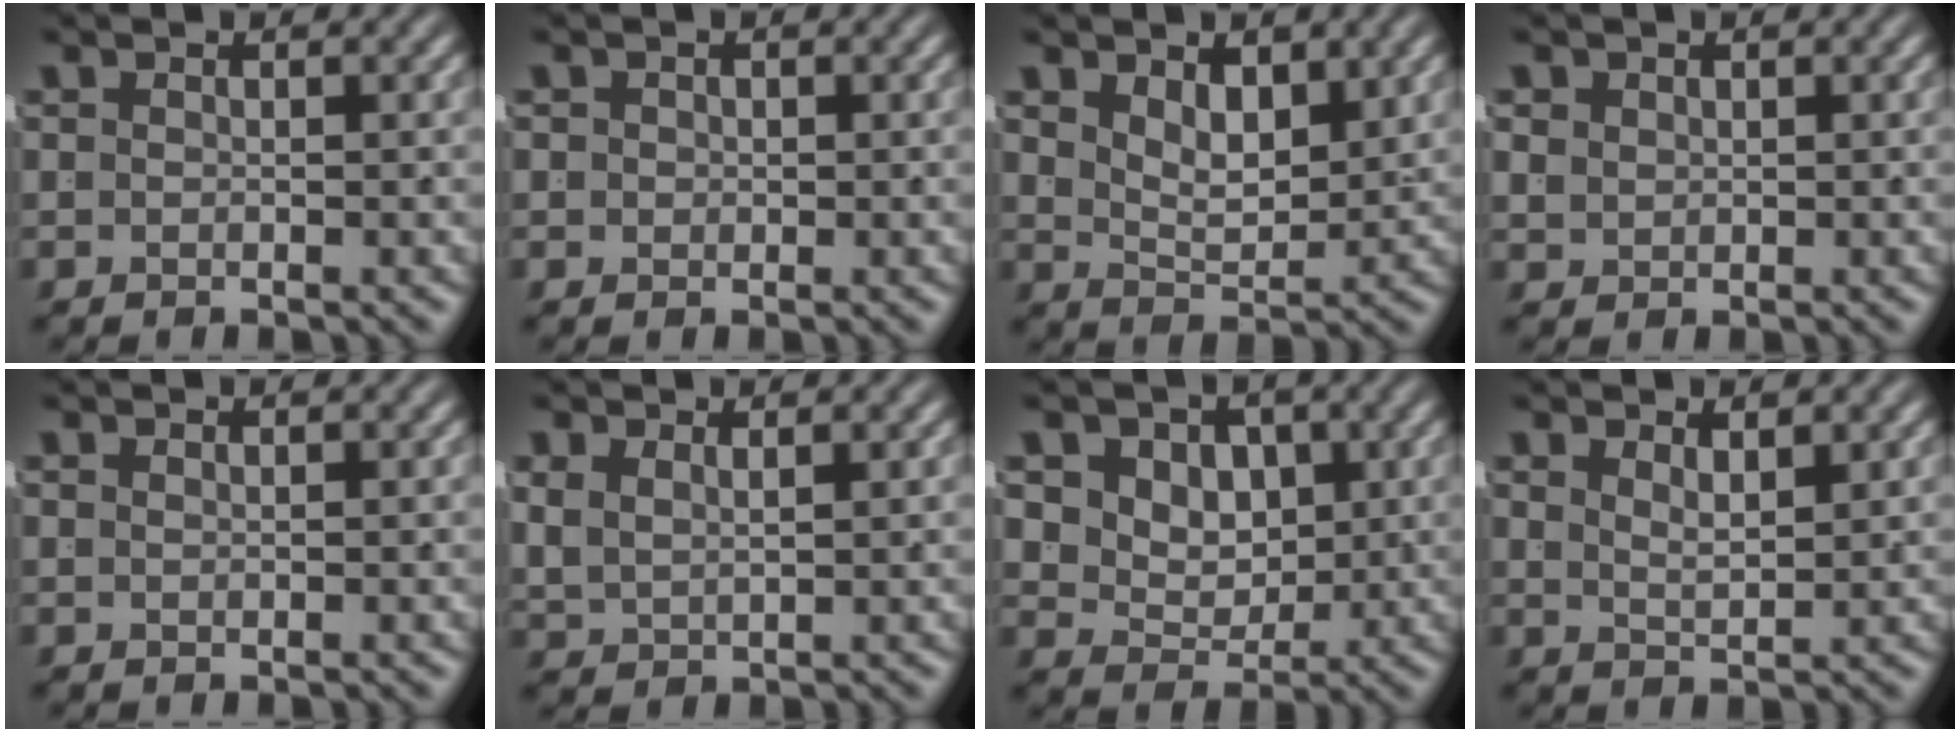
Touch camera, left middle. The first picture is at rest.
{"total": 1.3, "force": [0.0, 1.2, 0.4], "torque": [-0.015, -0.007, 0.004]}
{"total": 3.1, "force": [1.9, 1.1, 2.1], "torque": [-0.030, -0.021, 0.041]}
{"total": 1.8, "force": [0.9, 1.4, 0.8], "torque": [-0.022, -0.007, 0.026]}
{"total": 0.8, "force": [0.2, -0.7, 0.0], "torque": [0.008, -0.003, 0.008]}
{"total": 2.0, "force": [1.0, 1.2, 1.1], "torque": [-0.033, -0.011, 0.034]}
{"total": 7.7, "force": [1.8, 6.4, 3.9], "torque": [-0.080, -0.019, 0.033]}
{"total": 1.7, "force": [1.2, -0.7, 0.9], "torque": [-0.009, -0.014, 0.033]}